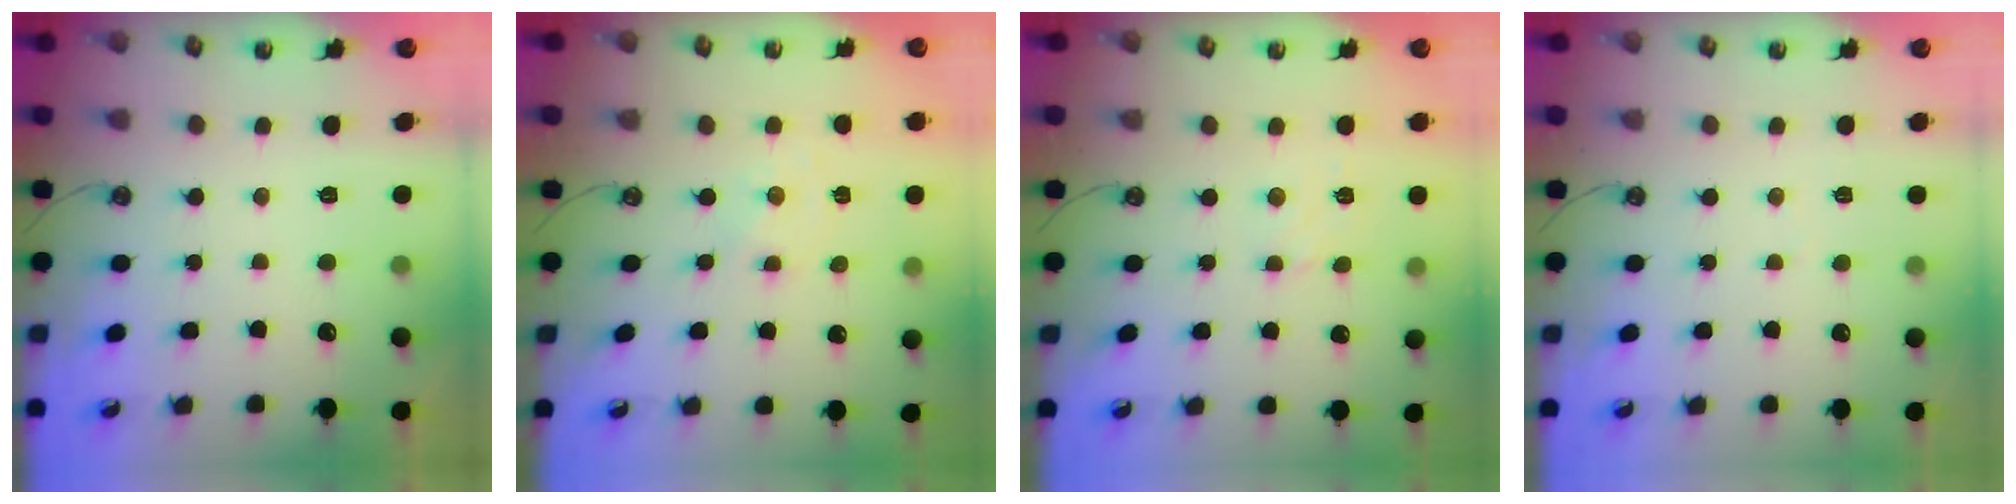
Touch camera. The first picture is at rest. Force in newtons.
{"total": 0.0}
{"total": 1.4, "press": 1.2, "slide": 0.7}
{"total": 2.6, "press": 2.6, "slide": 0.4}